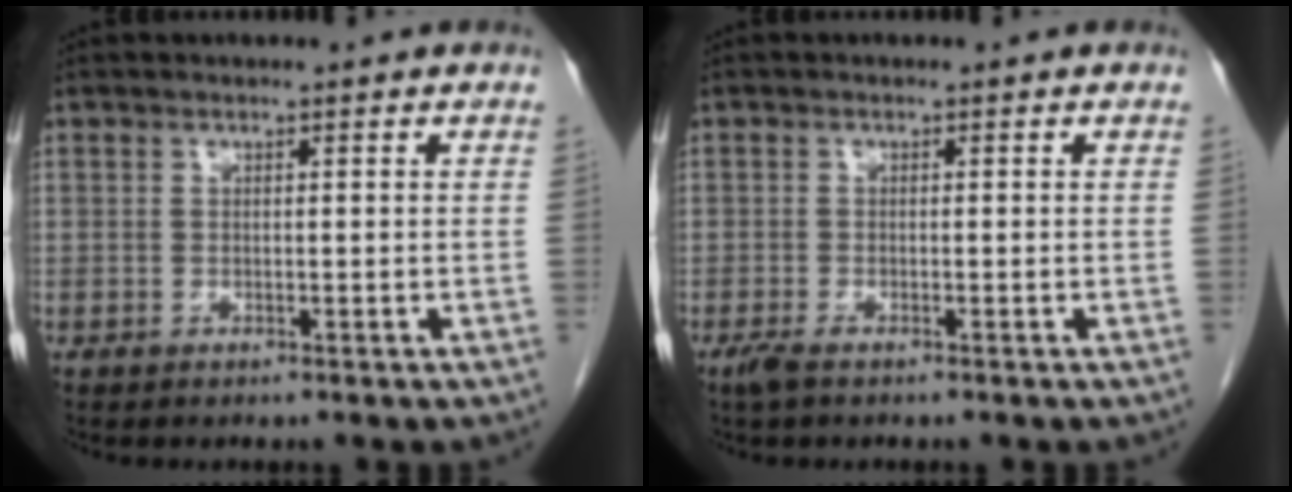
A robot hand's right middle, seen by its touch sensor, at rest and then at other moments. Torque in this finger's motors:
{"motor_torque": [-0.02, 0.10, 0.03, 0.01]}